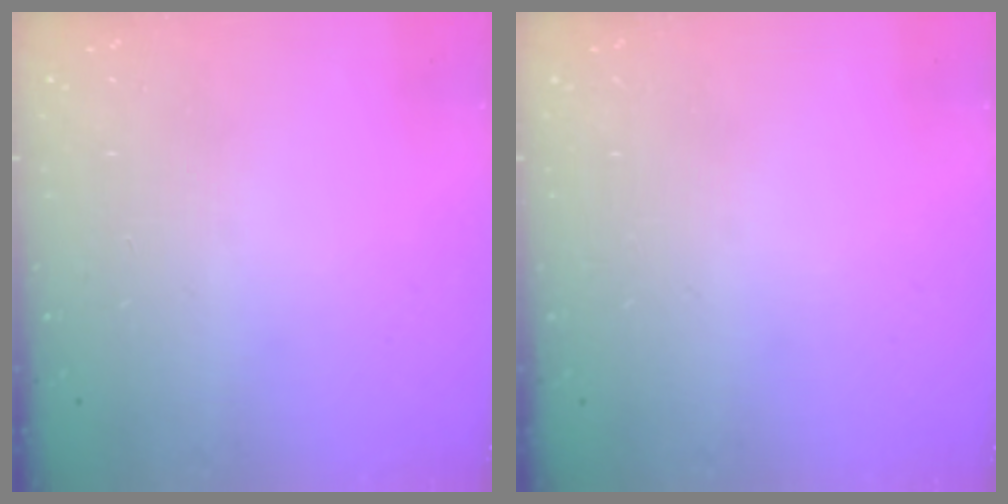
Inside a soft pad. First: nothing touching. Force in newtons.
{"total": 0.0}